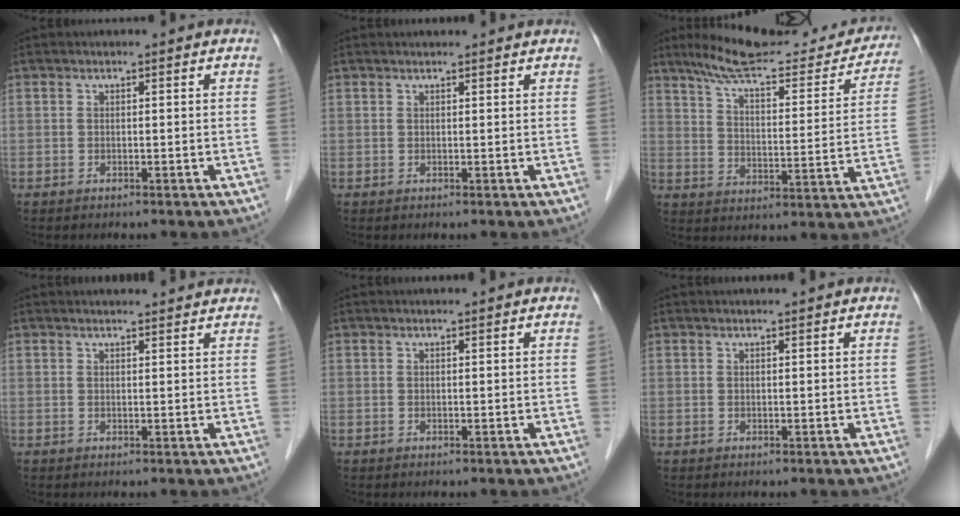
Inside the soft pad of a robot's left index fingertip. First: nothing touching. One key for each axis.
{"total": 2.4, "fx": 2.3, "fy": 0.2, "fz": 0.7, "tx": -0.010, "ty": 0.015, "tz": 0.028}
{"total": 21.8, "fx": 19.4, "fy": 3.9, "fz": 9.1, "tx": -0.127, "ty": -0.015, "tz": 0.262}
{"total": 6.2, "fx": 5.9, "fy": 0.5, "fz": 1.6, "tx": -0.017, "ty": 0.017, "tz": 0.061}
{"total": 0.8, "fx": 0.8, "fy": -0.1, "fz": 0.3, "tx": -0.005, "ty": 0.005, "tz": 0.014}
{"total": 1.5, "fx": 1.4, "fy": -0.2, "fz": 0.6, "tx": -0.006, "ty": 0.010, "tz": 0.023}